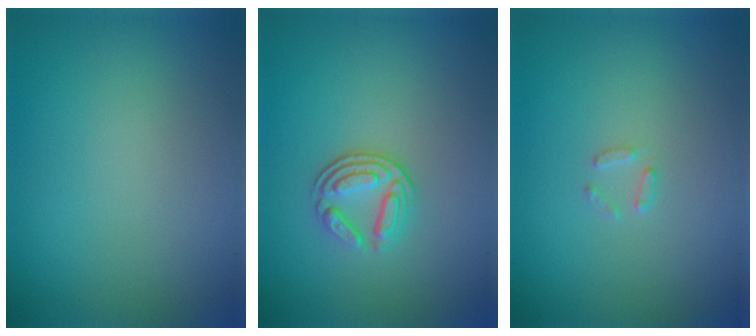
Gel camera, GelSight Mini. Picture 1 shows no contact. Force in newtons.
{"total": 3.4, "press": 2.5, "slide": 2.3}
{"total": 1.0, "press": 1.0, "slide": 0.2}